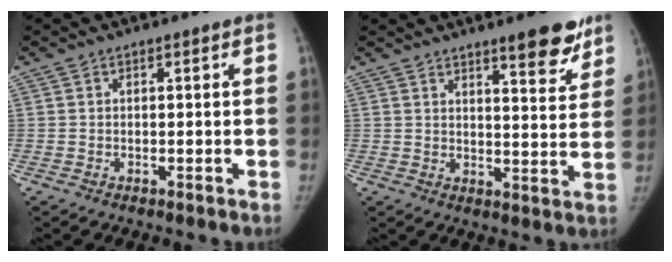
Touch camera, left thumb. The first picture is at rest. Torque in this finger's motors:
{"motor_torque": [0.11, 0.04, 0.73, -0.55, 0.02]}